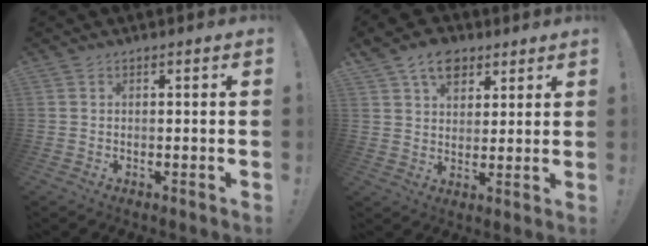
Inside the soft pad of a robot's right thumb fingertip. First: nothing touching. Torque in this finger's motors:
{"motor_torque": [-0.62, 0.58, 0.07, 0.24, 0.00]}